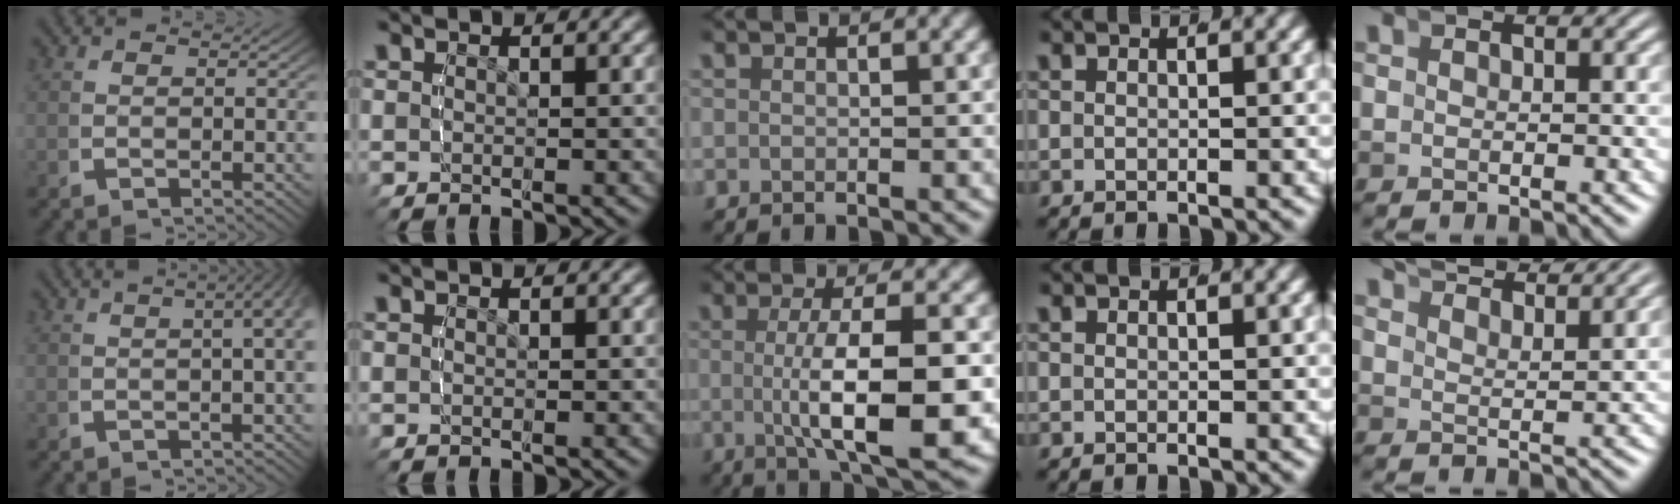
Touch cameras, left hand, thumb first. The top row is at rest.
{"thumb": {"total": 7.9, "force": [2.8, 4.2, 6.0], "torque": [-0.046, 0.049, 0.015]}, "middle": {"total": 7.2, "force": [-0.8, 1.7, 7.0], "torque": [-0.111, -0.007, -0.010]}, "little": {"total": 5.6, "force": [5.2, 0.5, 1.9], "torque": [-0.028, 0.009, 0.085]}}